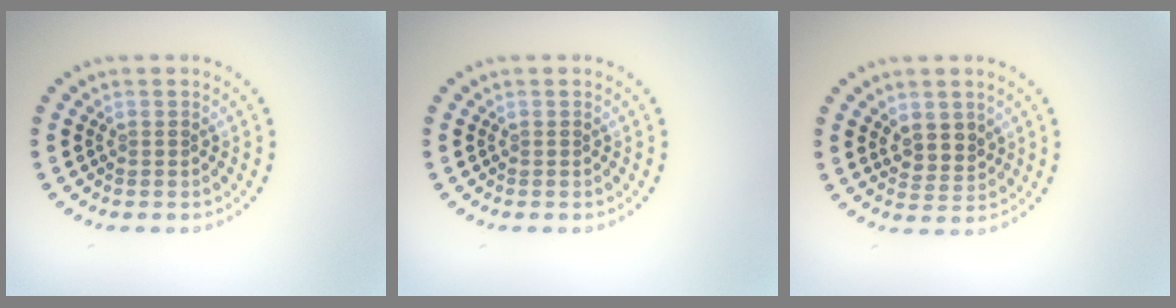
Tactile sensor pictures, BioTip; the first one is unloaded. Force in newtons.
{"total": 0.0}
{"total": 2.6, "press": 2.3, "slide": 1.1}